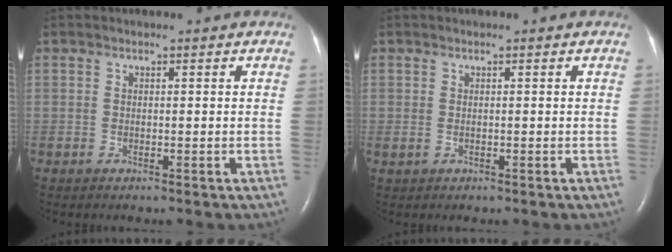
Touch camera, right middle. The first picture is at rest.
{"total": 0.7, "force": [0.0, 0.3, 0.6], "torque": [-0.021, -0.004, 0.004]}